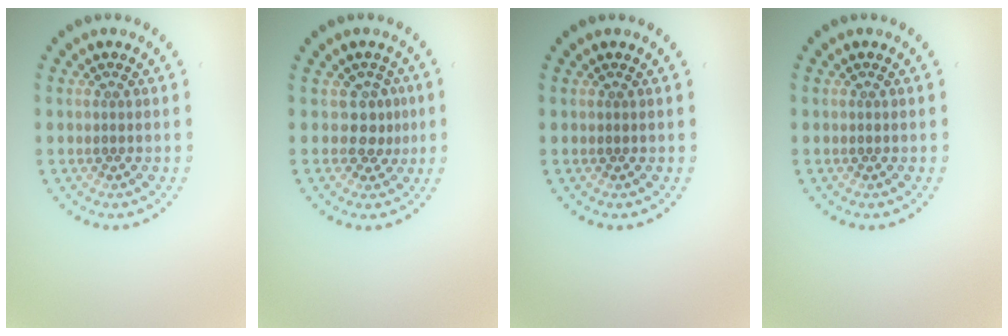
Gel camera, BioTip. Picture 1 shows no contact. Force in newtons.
{"total": 1.8, "press": 1.3, "slide": 1.3}
{"total": 0.0}
{"total": 0.0}